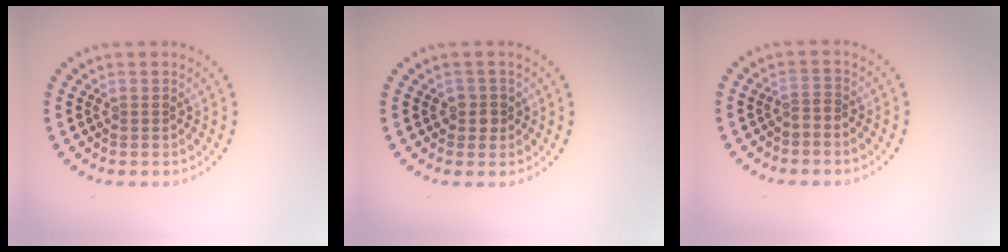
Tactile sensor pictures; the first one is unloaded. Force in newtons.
{"total": 1.5, "press": 1.3, "slide": 0.7}
{"total": 0.7, "press": 0.3, "slide": 0.6}